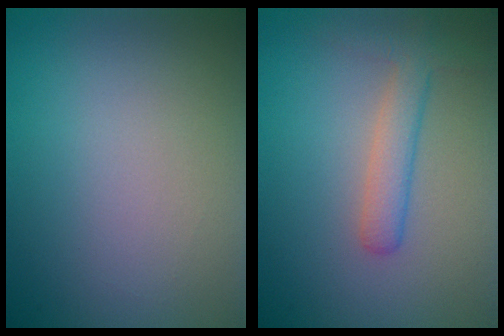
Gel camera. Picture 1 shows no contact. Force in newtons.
{"total": 2.3, "press": 2.3, "slide": 0.1}